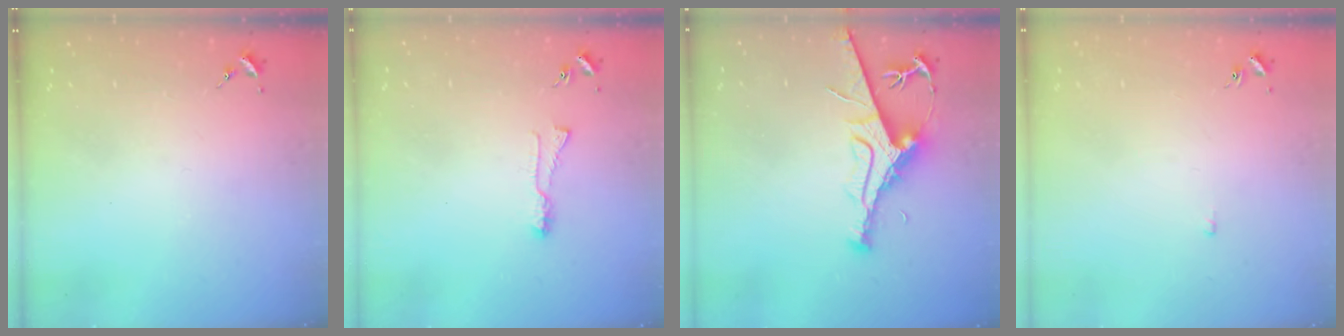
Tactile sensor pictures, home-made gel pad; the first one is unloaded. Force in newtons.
{"total": 5.5, "press": 5.4, "slide": 0.6}
{"total": 9.8, "press": 9.7, "slide": 1.3}
{"total": 1.8, "press": 1.8, "slide": 0.5}